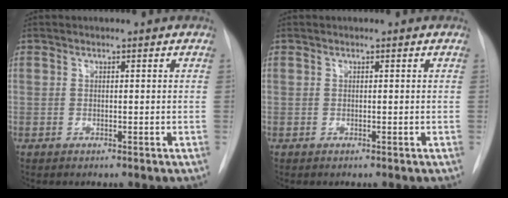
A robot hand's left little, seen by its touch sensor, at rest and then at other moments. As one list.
[{"total": 0.0}]